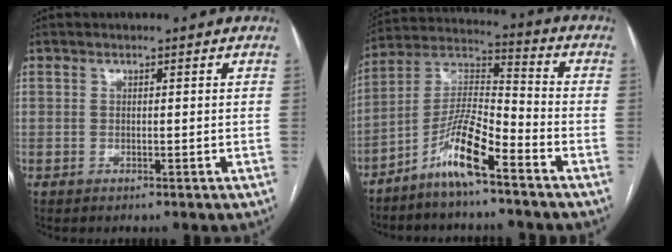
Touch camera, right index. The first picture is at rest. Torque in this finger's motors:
{"motor_torque": [0.92, -0.81, 0.26, 0.15]}